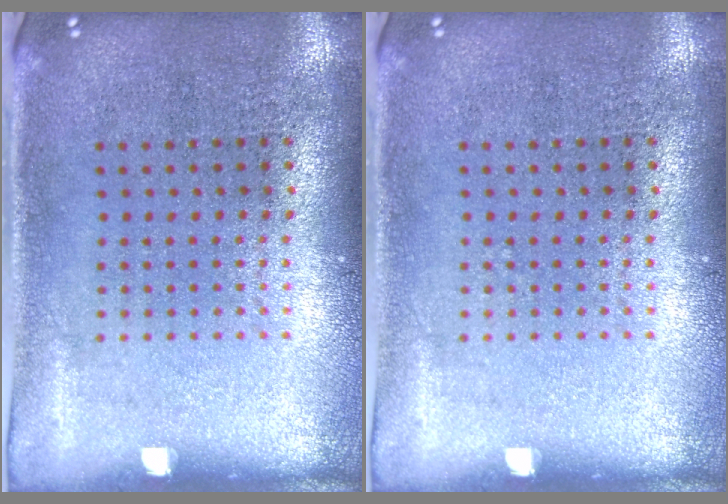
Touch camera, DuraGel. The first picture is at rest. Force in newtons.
{"total": 0.0}